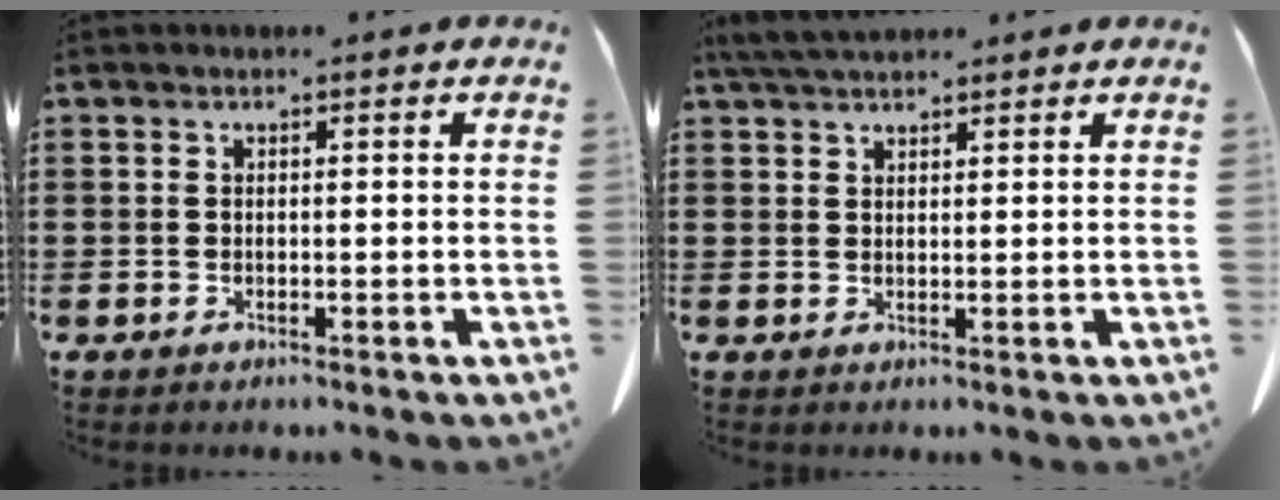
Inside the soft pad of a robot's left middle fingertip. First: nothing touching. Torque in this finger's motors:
{"motor_torque": [0.22, -0.18, 0.04, 0.03]}